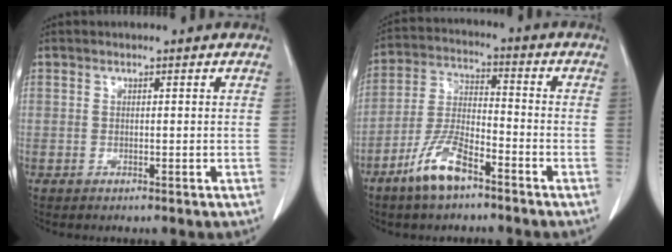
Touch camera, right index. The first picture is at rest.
{"total": 9.2, "force": [-6.1, 2.6, 6.4], "torque": [-0.142, -0.004, -0.118]}